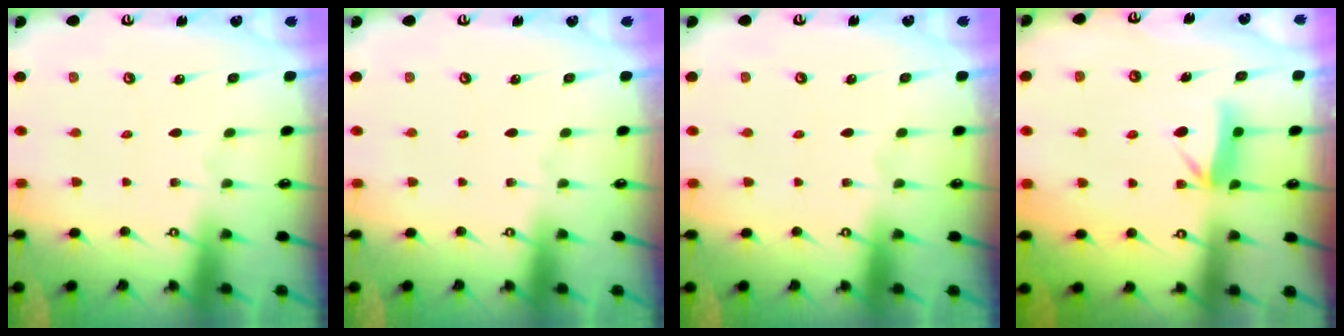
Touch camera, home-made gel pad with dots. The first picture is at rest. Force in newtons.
{"total": 0.0}
{"total": 0.0}
{"total": 7.2, "press": 7.2, "slide": 0.8}